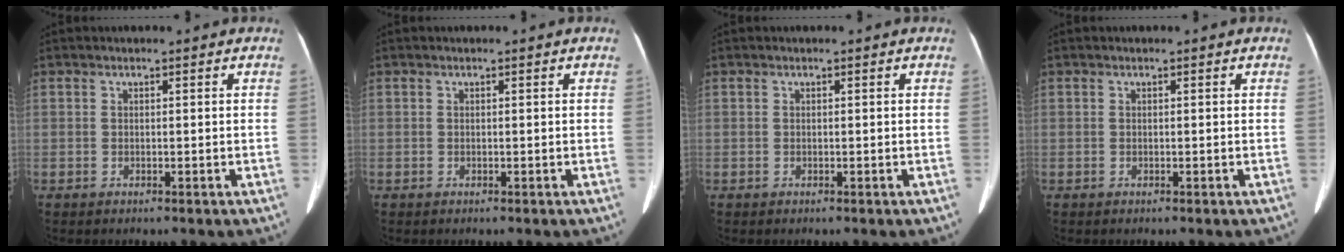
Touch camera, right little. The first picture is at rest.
{"total": 0.0}
{"total": 0.0}
{"total": 0.0}